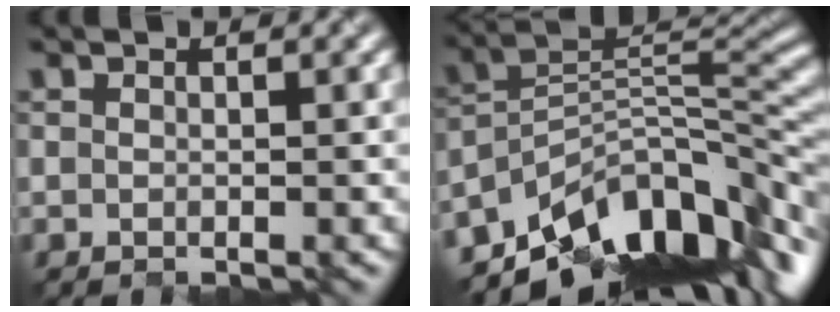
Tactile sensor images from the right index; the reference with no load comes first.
{"total": 11.6, "force": [-7.4, 5.4, 7.1], "torque": [-0.123, 0.009, -0.131]}